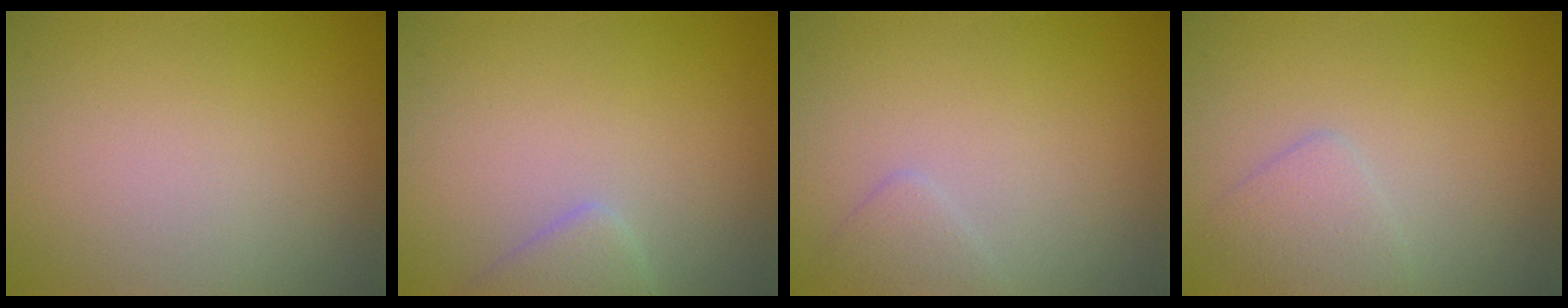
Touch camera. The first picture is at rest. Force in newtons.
{"total": 2.1, "press": 2.1, "slide": 0.2}
{"total": 1.3, "press": 1.3, "slide": 0.1}
{"total": 1.9, "press": 1.9, "slide": 0.2}